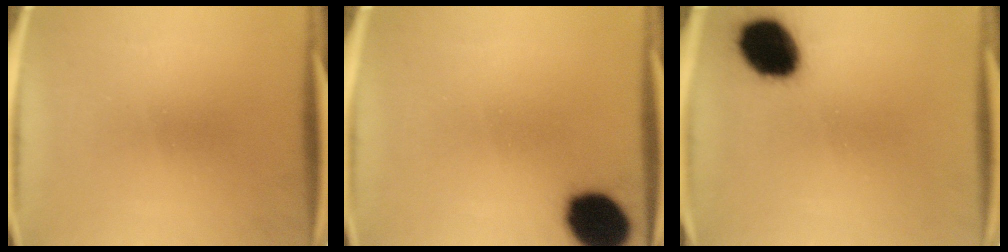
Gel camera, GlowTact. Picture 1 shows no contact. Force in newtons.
{"total": 14.4}
{"total": 14.7}